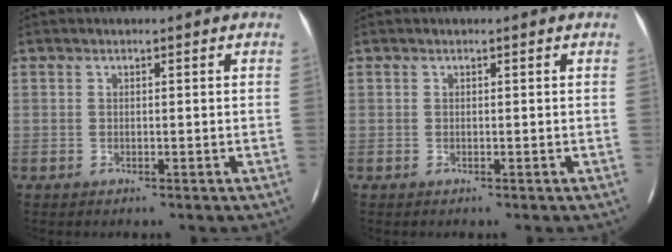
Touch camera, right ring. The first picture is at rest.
{"total": 0.0}